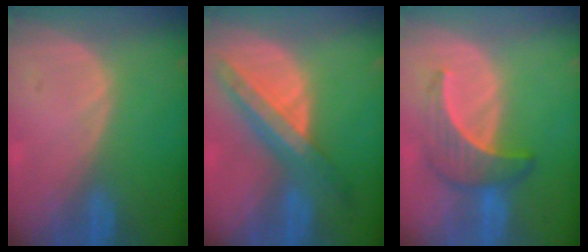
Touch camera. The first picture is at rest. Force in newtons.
{"total": 8.8, "press": 7.6, "slide": 4.4}
{"total": 6.3, "press": 6.1, "slide": 1.9}